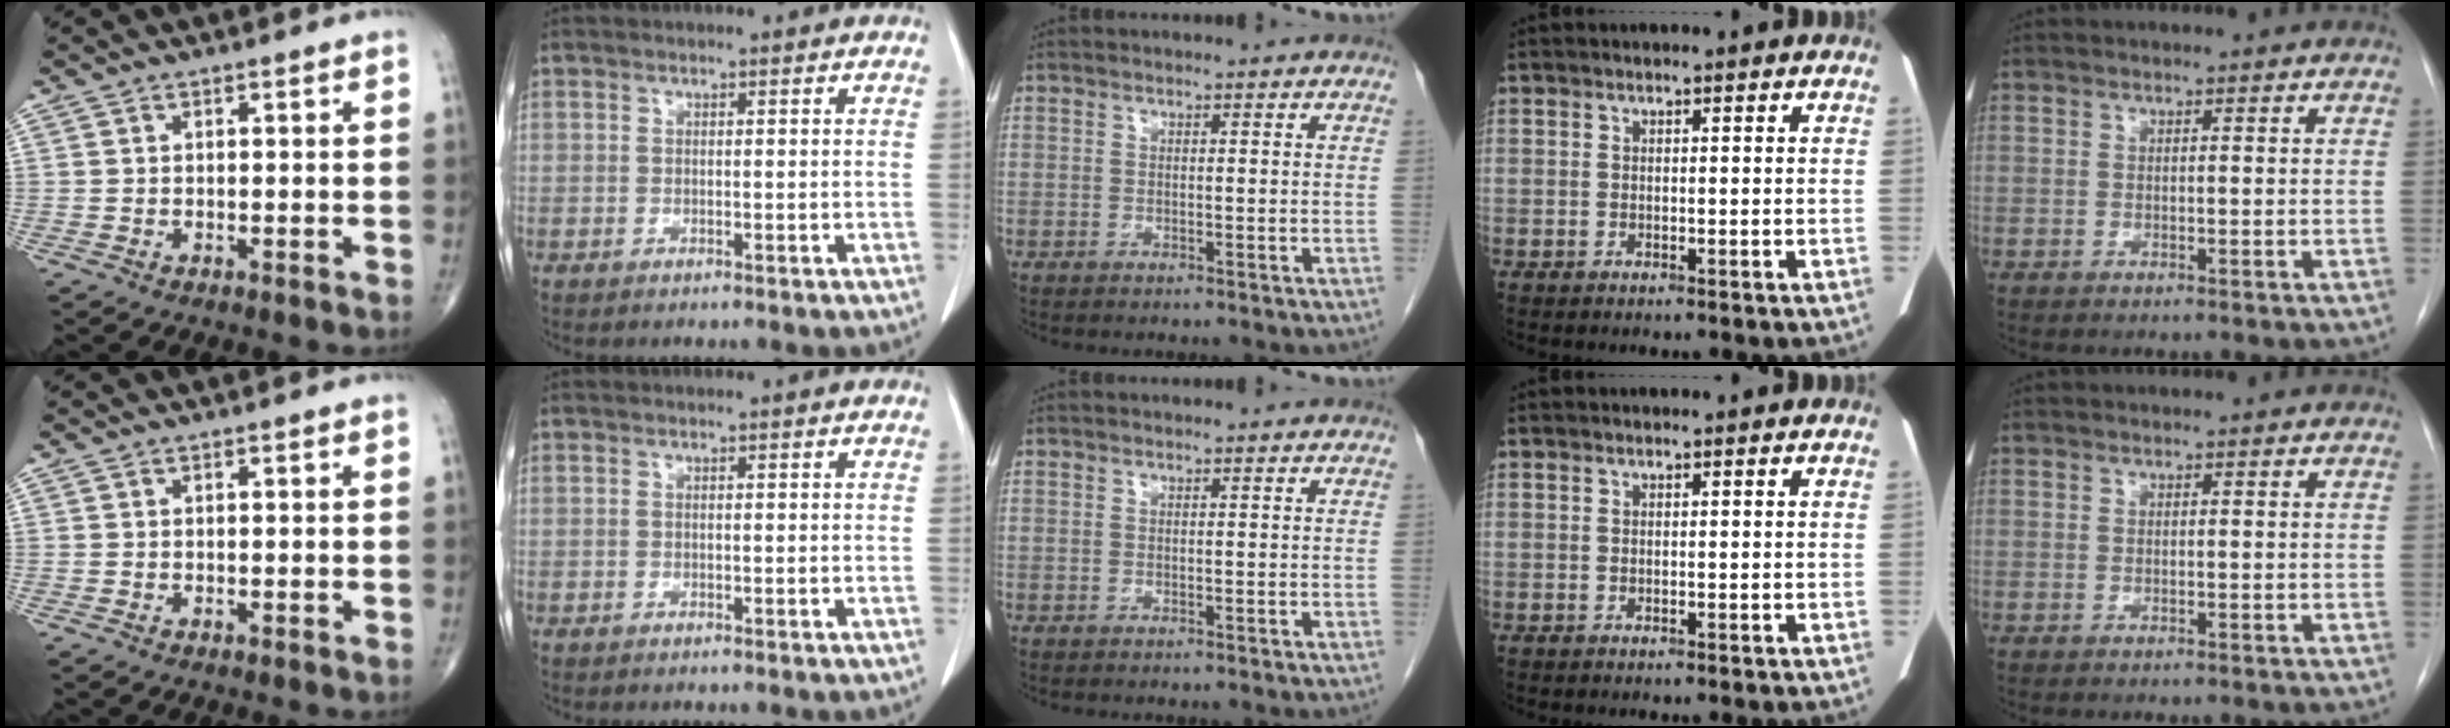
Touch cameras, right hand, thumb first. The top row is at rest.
{}